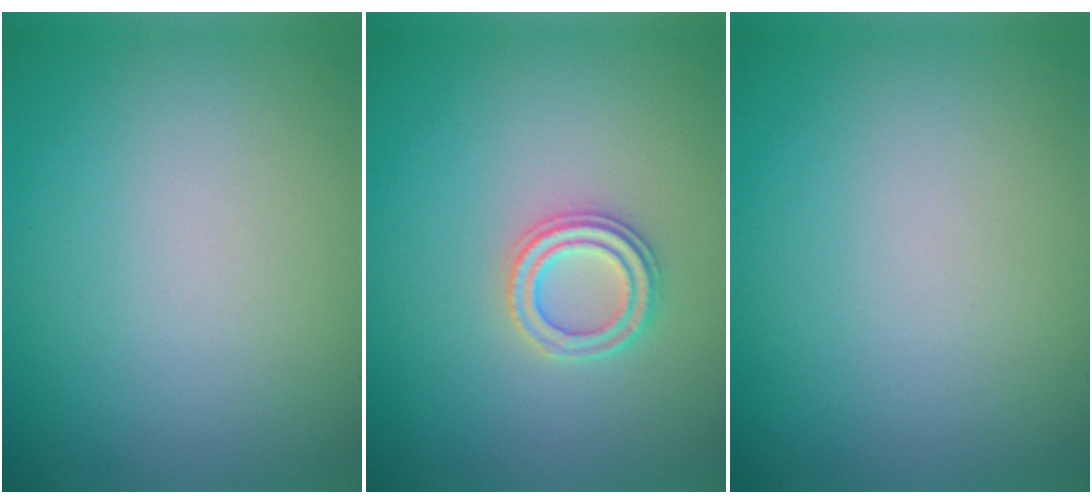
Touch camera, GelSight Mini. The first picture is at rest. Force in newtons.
{"total": 2.3, "press": 2.2, "slide": 0.5}
{"total": 0.0}